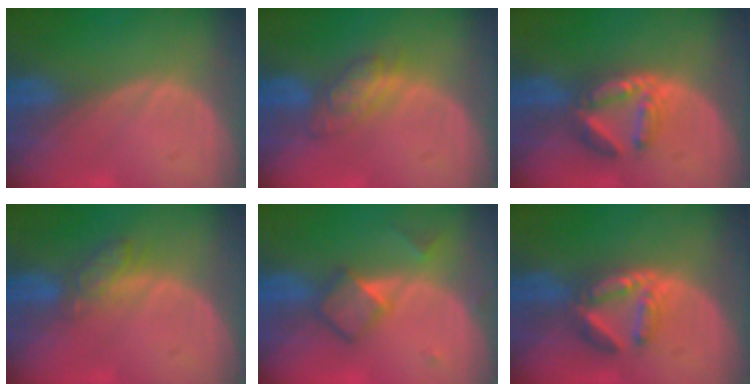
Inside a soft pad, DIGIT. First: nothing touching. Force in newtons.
{"total": 5.2, "press": 4.7, "slide": 2.3}
{"total": 6.2, "press": 5.7, "slide": 2.5}
{"total": 4.4, "press": 4.0, "slide": 1.8}
{"total": 4.8, "press": 4.6, "slide": 1.4}
{"total": 6.2, "press": 5.7, "slide": 2.5}